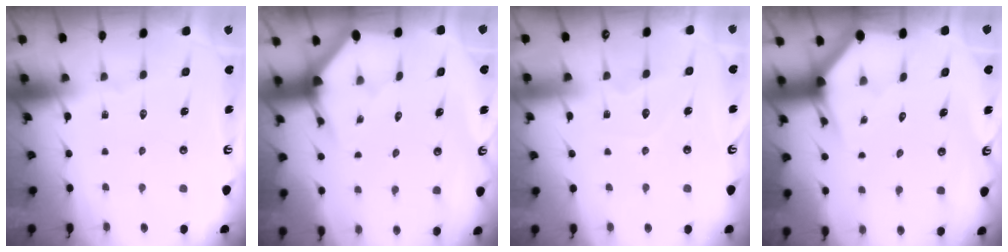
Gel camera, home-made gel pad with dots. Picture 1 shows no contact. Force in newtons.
{"total": 3.4, "press": 3.4, "slide": 0.1}
{"total": 3.6, "press": 3.6, "slide": 0.3}
{"total": 3.1, "press": 3.1, "slide": 0.1}